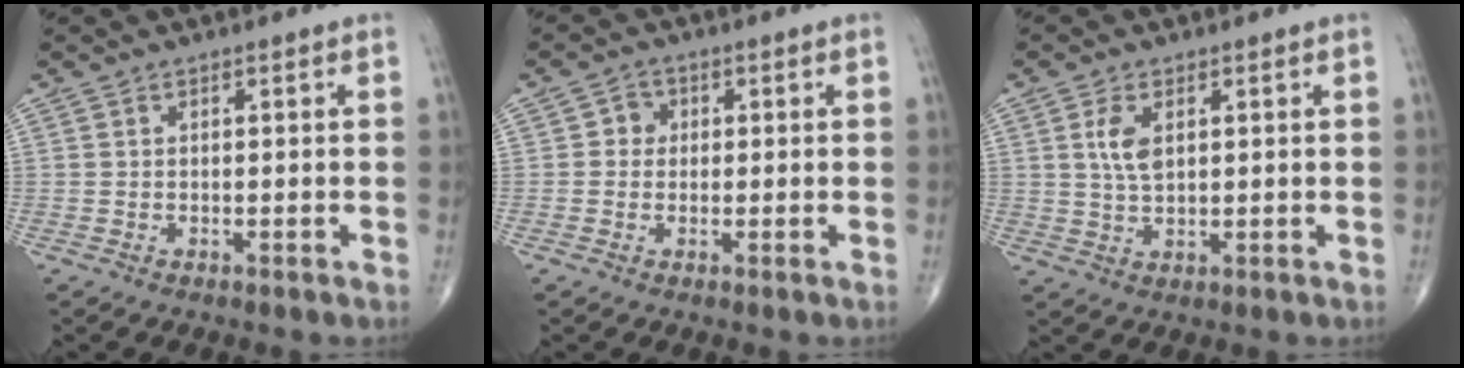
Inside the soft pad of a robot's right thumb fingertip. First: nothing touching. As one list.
[{"total": 2.7, "force": [0.2, 2.5, 0.9], "torque": [0.005, 0.007, -0.004]}, {"total": 4.6, "force": [1.4, 2.3, 3.7], "torque": [-0.075, -0.006, 0.031]}]